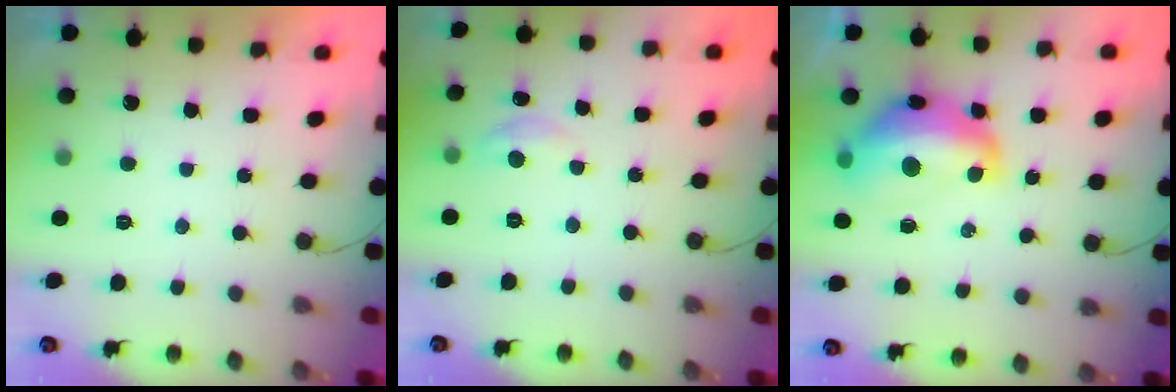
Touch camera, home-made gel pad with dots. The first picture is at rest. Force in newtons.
{"total": 3.9, "press": 3.8, "slide": 0.5}
{"total": 16.0, "press": 16.0, "slide": 1.2}